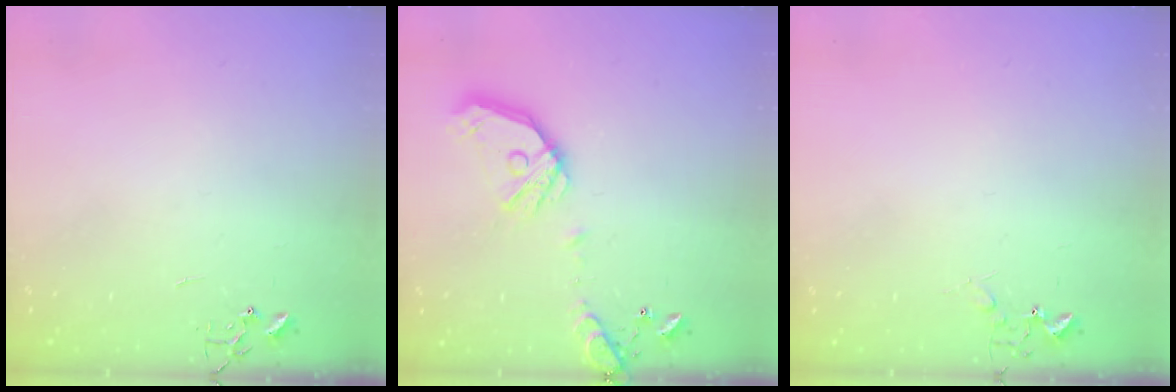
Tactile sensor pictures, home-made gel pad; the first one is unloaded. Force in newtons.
{"total": 15.7, "press": 15.4, "slide": 2.5}
{"total": 6.6, "press": 6.6, "slide": 0.8}